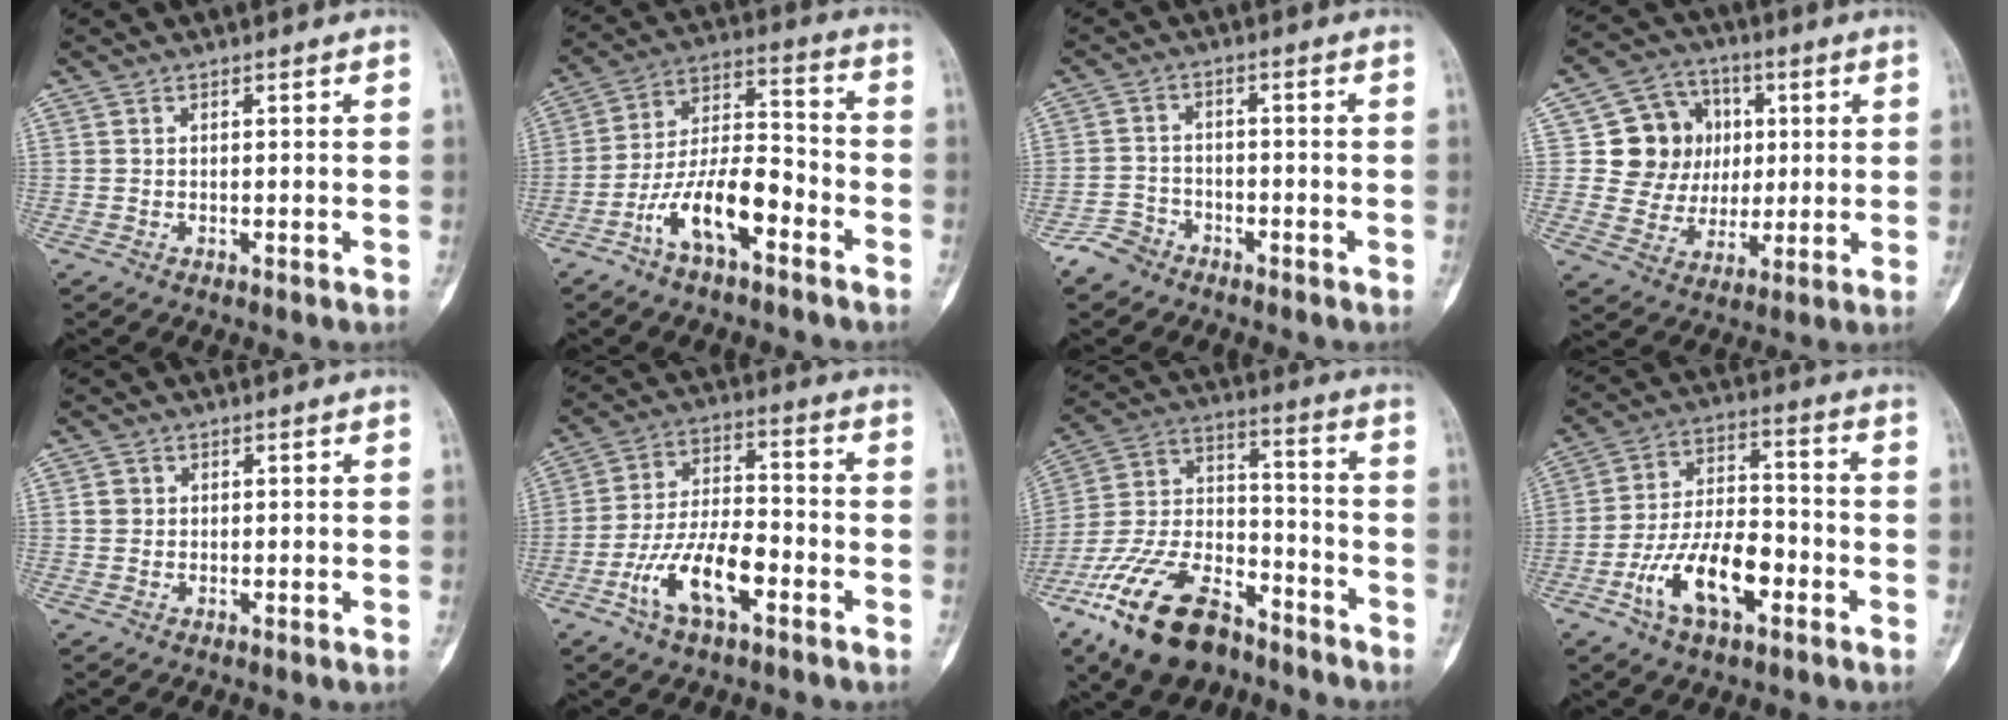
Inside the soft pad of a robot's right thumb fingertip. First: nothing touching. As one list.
[{"total": 13.1, "force": [-6.5, 5.4, 10.0], "torque": [-0.183, 0.061, -0.121]}, {"total": 4.4, "force": [-3.4, 2.8, 0.5], "torque": [0.001, 0.018, -0.070]}, {"total": 13.1, "force": [2.6, 11.9, 4.7], "torque": [-0.026, 0.004, 0.048]}, {"total": 1.5, "force": [0.2, 1.4, 0.4], "torque": [-0.001, 0.002, 0.003]}, {"total": 13.2, "force": [-5.6, 5.9, 10.4], "torque": [-0.192, 0.037, -0.102]}, {"total": 22.0, "force": [-14.2, 10.8, 12.9], "torque": [-0.257, 0.073, -0.256]}, {"total": 14.7, "force": [-5.8, 7.4, 11.3], "torque": [-0.192, 0.040, -0.103]}]